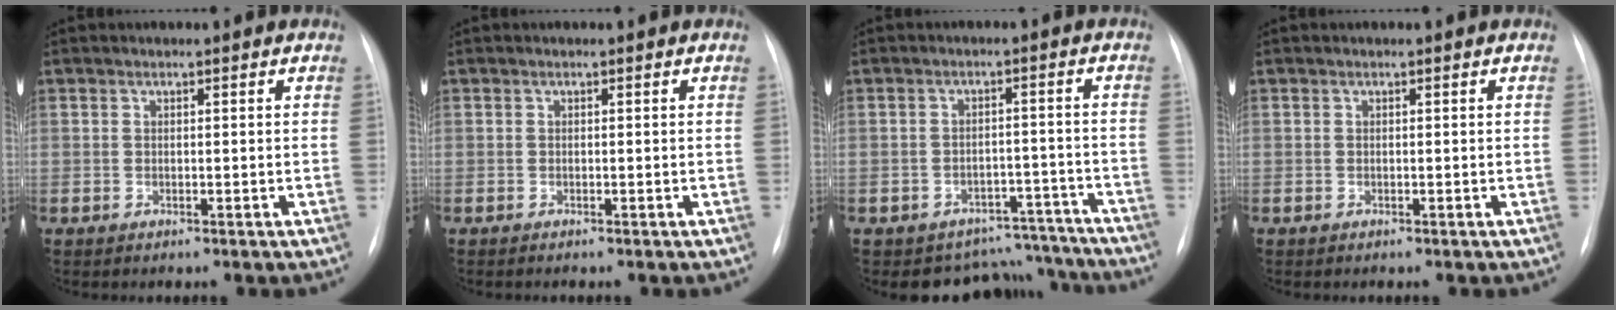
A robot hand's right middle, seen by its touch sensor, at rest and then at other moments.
{"total": 0.0}
{"total": 8.9, "force": [-8.1, 3.6, -0.8], "torque": [0.038, 0.049, -0.096]}
{"total": 0.0}